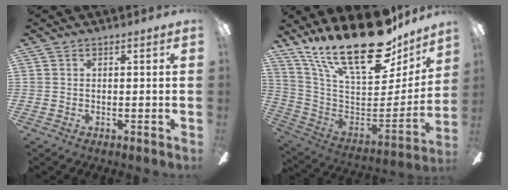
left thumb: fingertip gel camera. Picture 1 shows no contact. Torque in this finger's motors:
{"motor_torque": [2.85, 0.99, 1.35, -1.42, 0.48]}